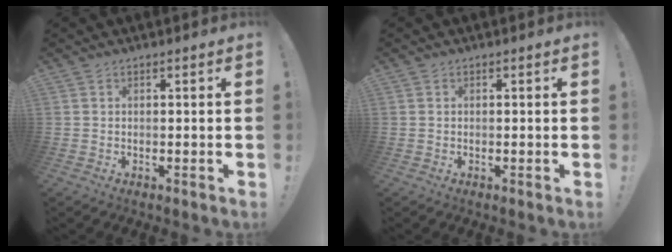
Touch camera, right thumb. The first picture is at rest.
{"total": 0.0}